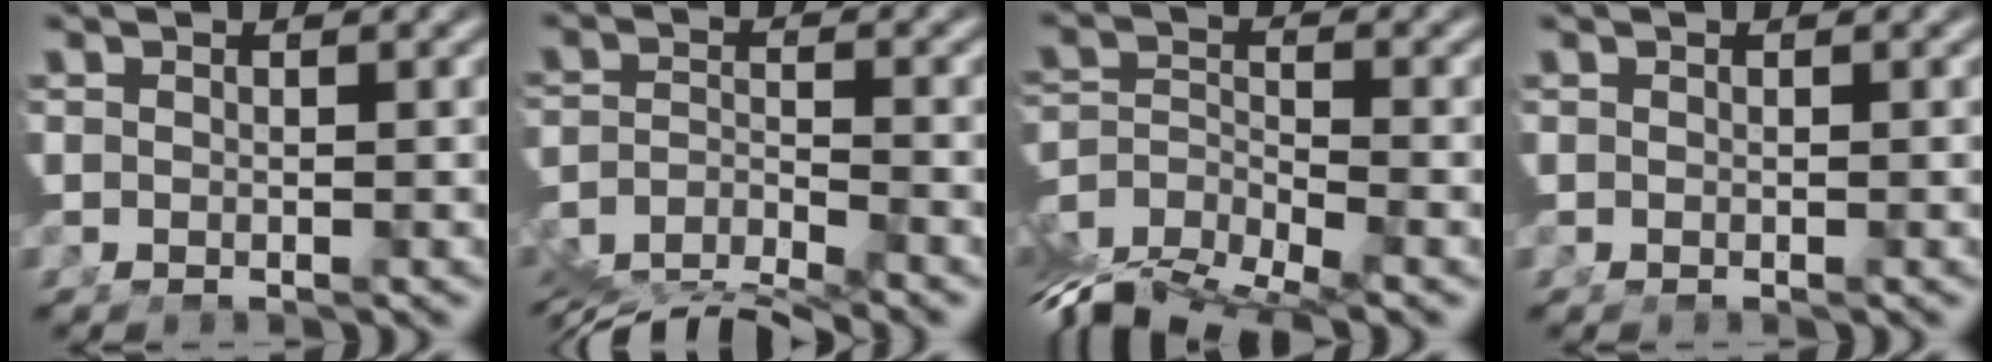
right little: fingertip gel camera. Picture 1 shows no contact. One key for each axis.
{"total": 8.4, "fx": -5.8, "fy": 4.5, "fz": 4.2, "tx": -0.081, "ty": -0.047, "tz": -0.075}
{"total": 9.4, "fx": -4.5, "fy": 6.2, "fz": 5.6, "tx": -0.126, "ty": -0.059, "tz": -0.057}
{"total": 0.0}